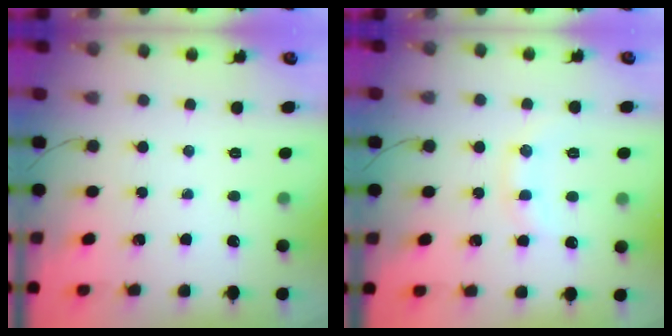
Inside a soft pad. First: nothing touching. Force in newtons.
{"total": 7.5, "press": 7.4, "slide": 0.9}